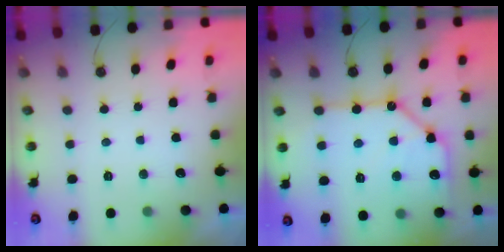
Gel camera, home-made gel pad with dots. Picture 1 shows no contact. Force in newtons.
{"total": 15.1, "press": 15.0, "slide": 1.7}